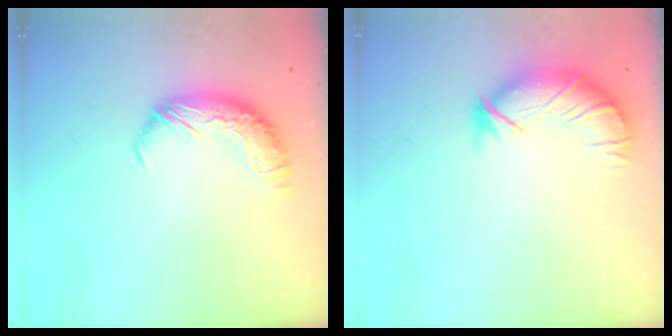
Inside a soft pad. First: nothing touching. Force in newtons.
{"total": 3.8, "press": 3.2, "slide": 2.0}